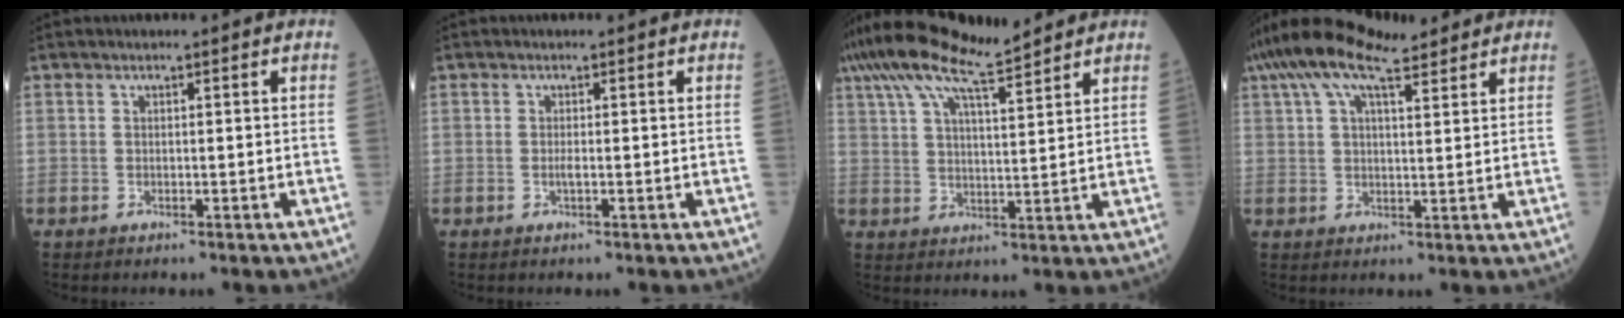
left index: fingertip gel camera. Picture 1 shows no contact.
{"total": 0.7, "force": [-0.2, 0.0, 0.7], "torque": [-0.016, -0.001, -0.003]}
{"total": 14.0, "force": [11.6, 1.8, 7.7], "torque": [-0.156, 0.042, 0.201]}
{"total": 10.8, "force": [8.3, 2.7, 6.5], "torque": [-0.126, 0.048, 0.142]}